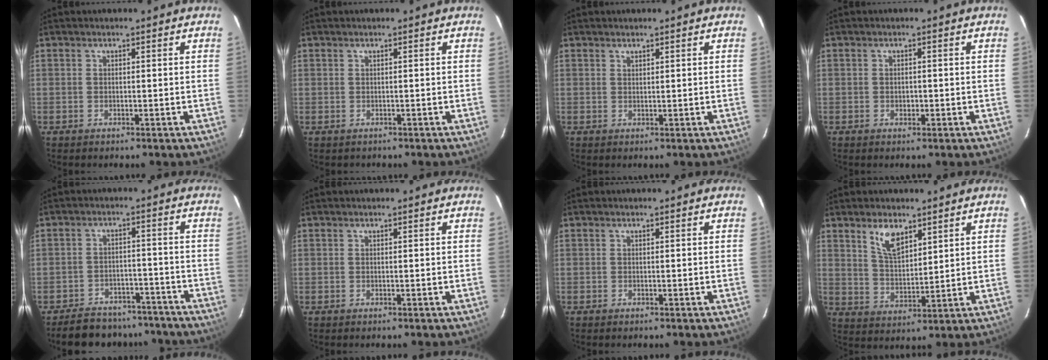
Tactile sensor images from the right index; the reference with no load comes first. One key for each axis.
{"total": 0.8, "fx": -0.2, "fy": 0.8, "fz": -0.1, "tx": 0.001, "ty": 0.003, "tz": 0.003}
{"total": 0.6, "fx": 0.6, "fy": 0.2, "fz": 0.1, "tx": -0.002, "ty": 0.001, "tz": 0.012}
{"total": 1.2, "fx": -0.4, "fy": 0.9, "fz": 0.7, "tx": -0.010, "ty": 0.002, "tz": -0.006}
{"total": 13.6, "fx": -11.6, "fy": 6.0, "fz": 3.6, "tx": -0.086, "ty": 0.031, "tz": -0.145}
{"total": 0.0}
{"total": 0.0}
{"total": 7.0, "fx": 4.4, "fy": 3.1, "fz": 4.5, "tx": -0.081, "ty": 0.004, "tz": 0.090}